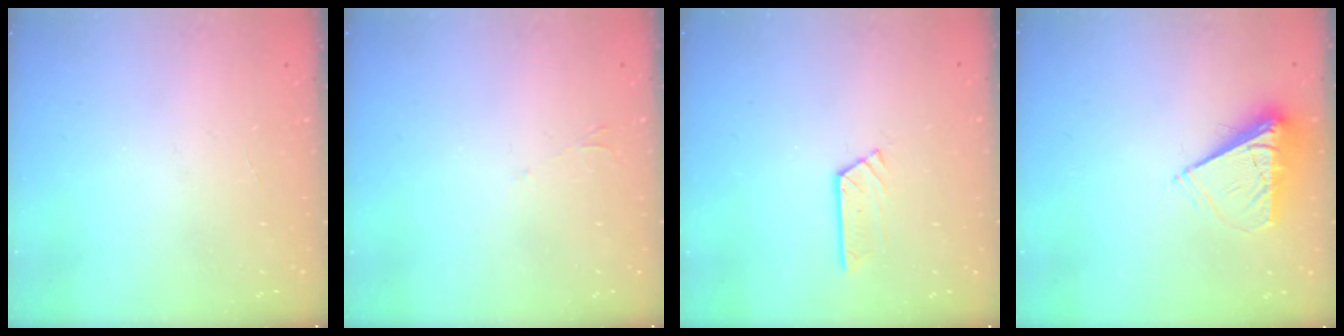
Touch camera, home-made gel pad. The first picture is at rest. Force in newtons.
{"total": 2.2, "press": 2.2, "slide": 0.4}
{"total": 4.8, "press": 4.8, "slide": 0.4}
{"total": 7.8, "press": 7.8, "slide": 1.0}